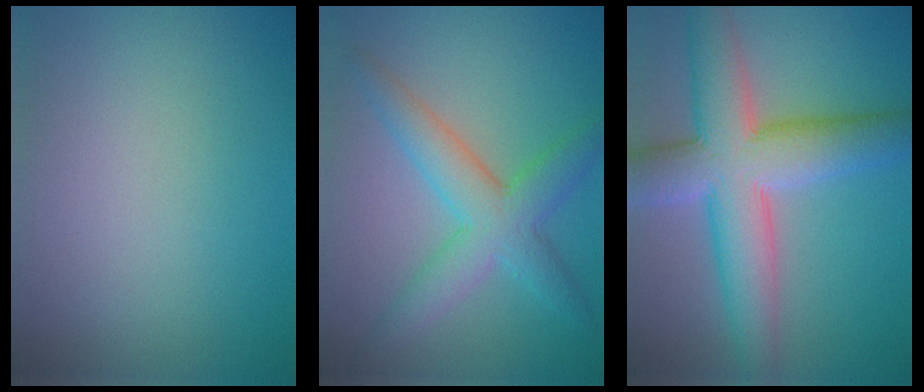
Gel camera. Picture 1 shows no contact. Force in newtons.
{"total": 5.2, "press": 5.2, "slide": 0.1}
{"total": 9.6, "press": 9.6, "slide": 0.4}